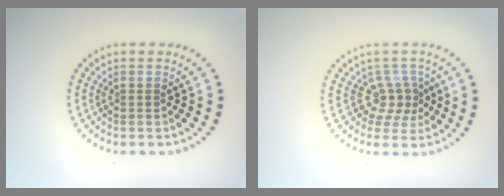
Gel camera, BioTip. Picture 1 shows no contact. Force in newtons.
{"total": 2.6, "press": 1.8, "slide": 1.9}